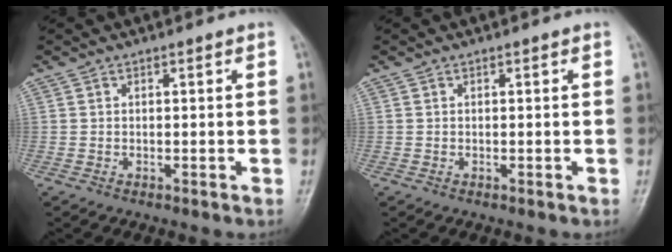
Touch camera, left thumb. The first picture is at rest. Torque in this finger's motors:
{"motor_torque": [0.00, 0.00, -0.05, 0.05, 0.00]}